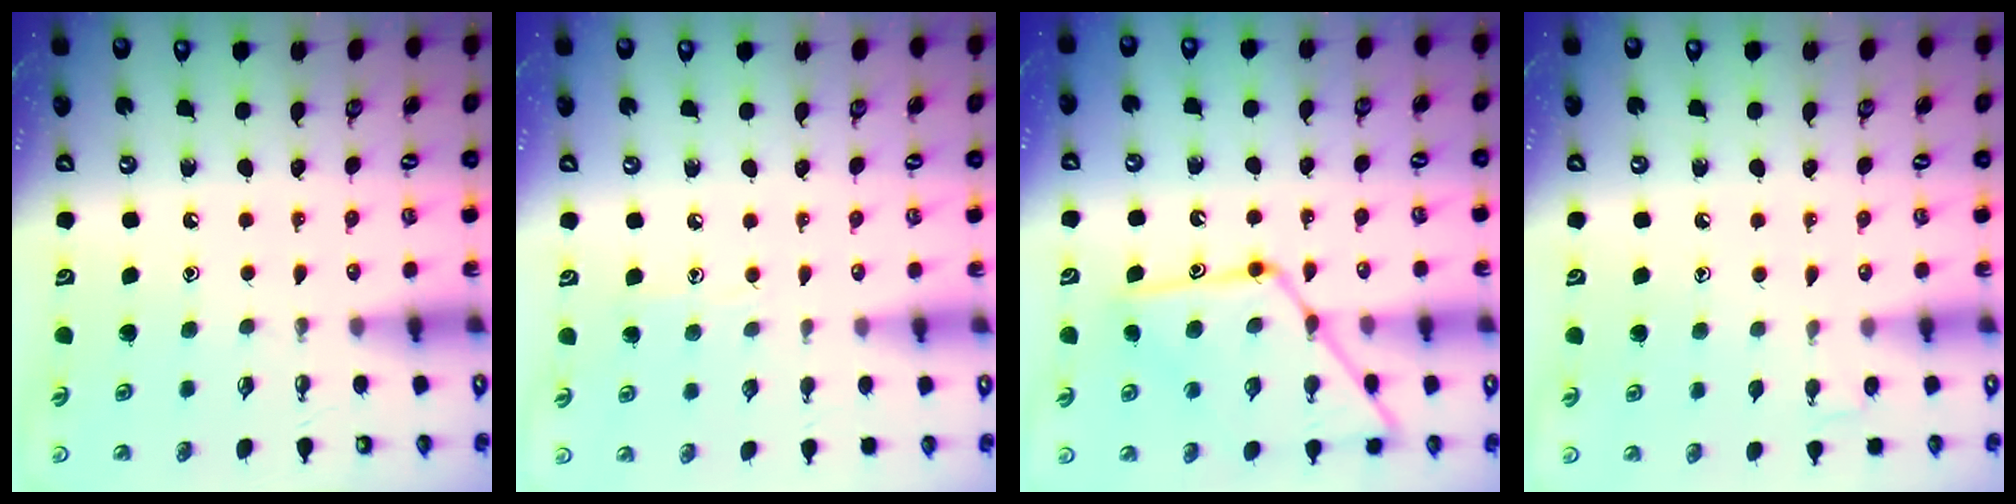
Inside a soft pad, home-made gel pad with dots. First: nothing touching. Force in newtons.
{"total": 4.3, "press": 4.3, "slide": 0.4}
{"total": 15.8, "press": 15.7, "slide": 1.2}
{"total": 5.3, "press": 5.3, "slide": 0.6}